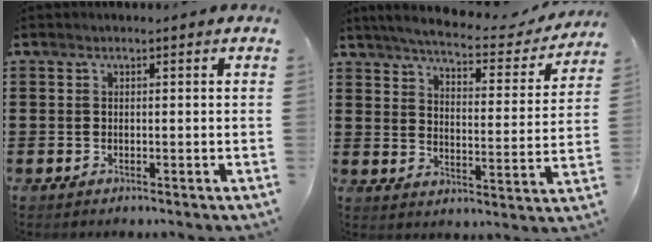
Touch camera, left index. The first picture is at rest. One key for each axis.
{"total": 5.0, "fx": 4.5, "fy": 0.3, "fz": 2.1, "tx": -0.065, "ty": -0.030, "tz": 0.070}